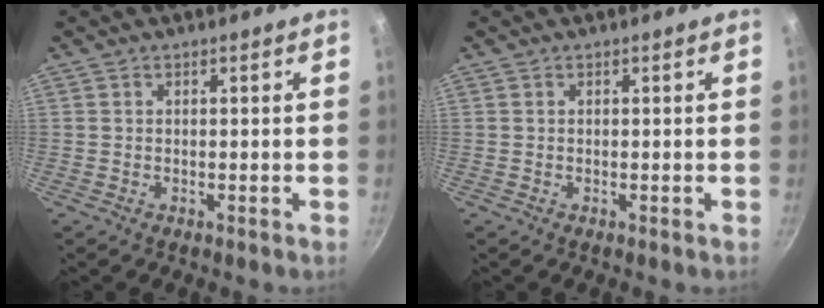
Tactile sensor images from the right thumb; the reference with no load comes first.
{"total": 0.0}